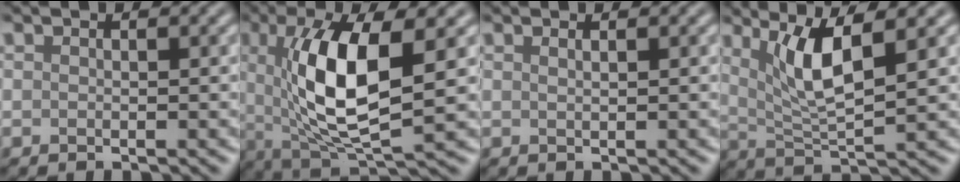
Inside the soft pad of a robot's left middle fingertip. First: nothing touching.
{"total": 9.7, "force": [1.3, 3.2, 9.0], "torque": [-0.165, -0.008, 0.028]}
{"total": 0.9, "force": [0.5, 0.3, 0.6], "torque": [-0.004, -0.001, 0.004]}
{"total": 5.6, "force": [2.3, 1.2, 5.0], "torque": [-0.091, -0.006, 0.046]}